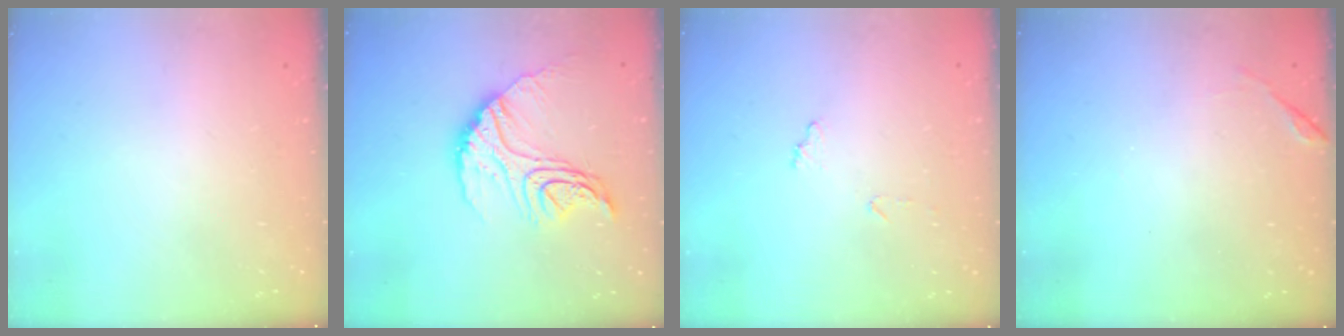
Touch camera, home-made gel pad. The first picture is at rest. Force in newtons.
{"total": 15.6, "press": 15.5, "slide": 1.0}
{"total": 6.2, "press": 6.2, "slide": 0.3}
{"total": 6.7, "press": 6.7, "slide": 0.2}